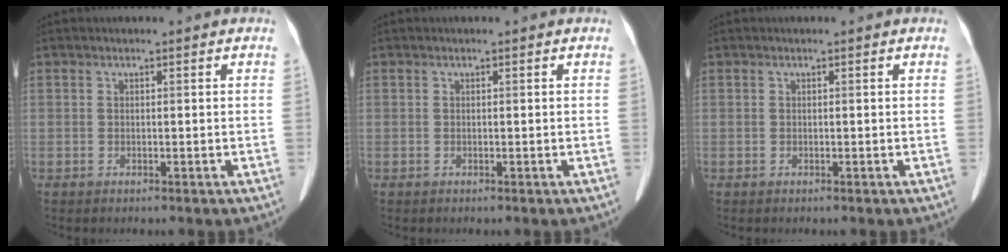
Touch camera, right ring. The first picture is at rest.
{"total": 0.0}
{"total": 0.0}